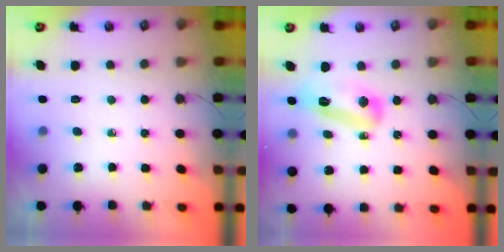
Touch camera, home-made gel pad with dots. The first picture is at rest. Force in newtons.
{"total": 11.4, "press": 11.4, "slide": 0.8}